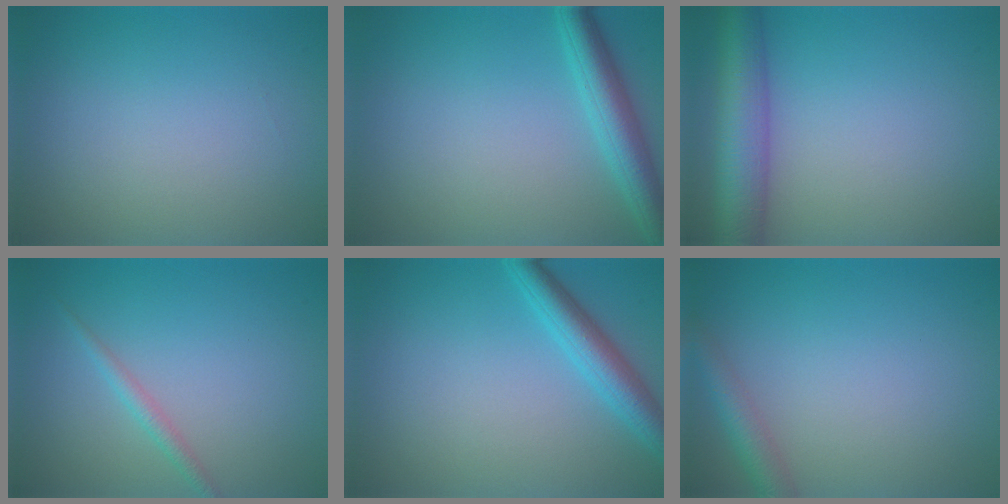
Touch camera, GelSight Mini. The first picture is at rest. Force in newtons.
{"total": 4.2, "press": 4.2, "slide": 0.1}
{"total": 7.1, "press": 7.1, "slide": 0.2}
{"total": 1.4, "press": 1.4, "slide": 0.0}
{"total": 3.7, "press": 3.7, "slide": 0.2}
{"total": 2.6, "press": 2.6, "slide": 0.1}